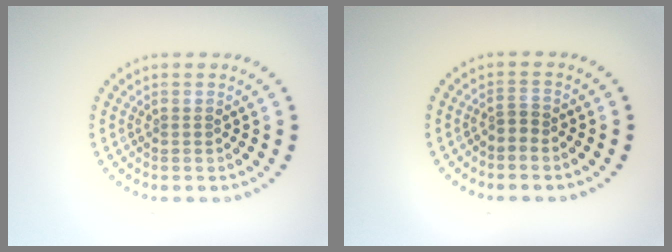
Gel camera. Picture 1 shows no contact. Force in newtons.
{"total": 1.3, "press": 0.9, "slide": 0.9}